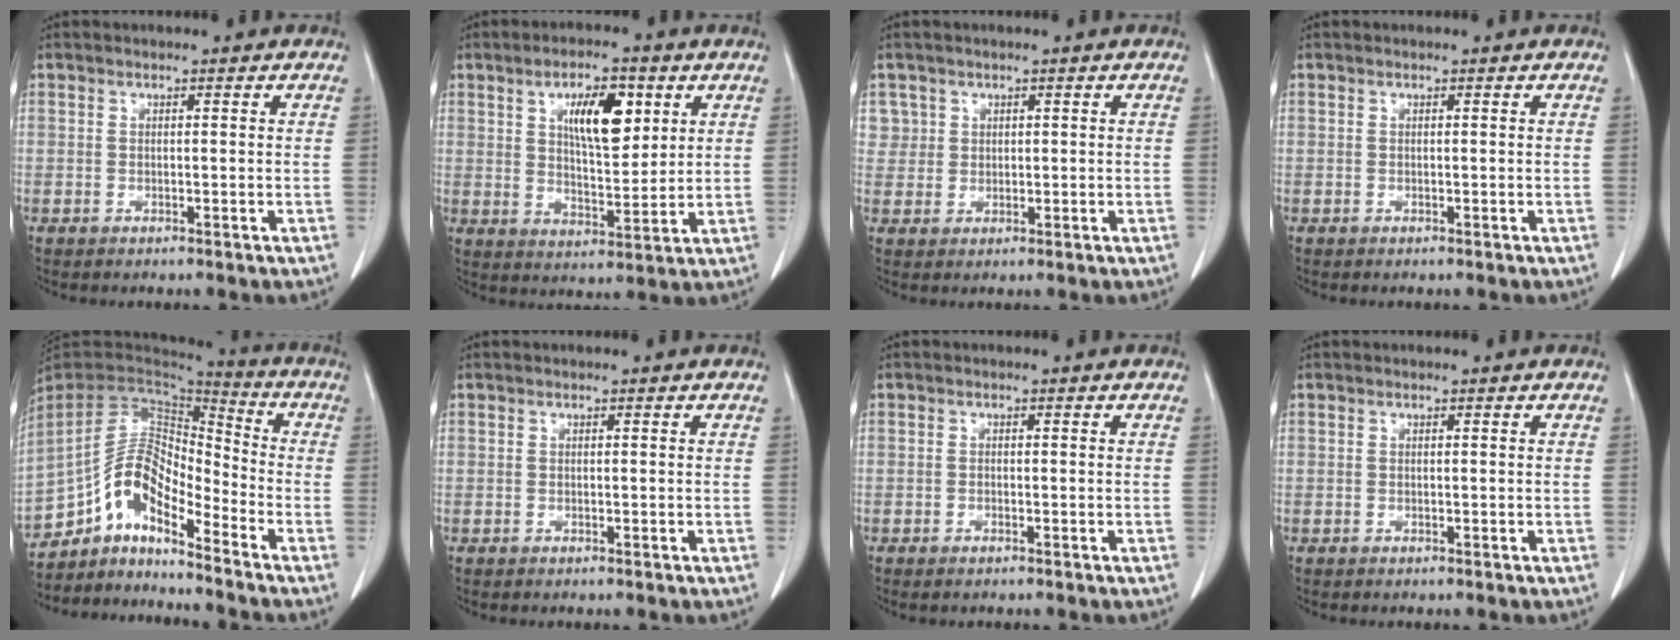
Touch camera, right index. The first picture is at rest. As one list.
[{"total": 9.6, "force": [3.7, 3.4, 8.2], "torque": [-0.136, 0.004, 0.066]}, {"total": 2.9, "force": [1.3, 2.6, -0.4], "torque": [0.026, 0.004, 0.021]}, {"total": 0.0}, {"total": 11.2, "force": [-8.3, 4.1, 6.4], "torque": [-0.124, 0.044, -0.153]}, {"total": 0.0}, {"total": 0.8, "force": [-0.6, 0.2, 0.5], "torque": [-0.014, -0.002, -0.008]}, {"total": 0.0}]